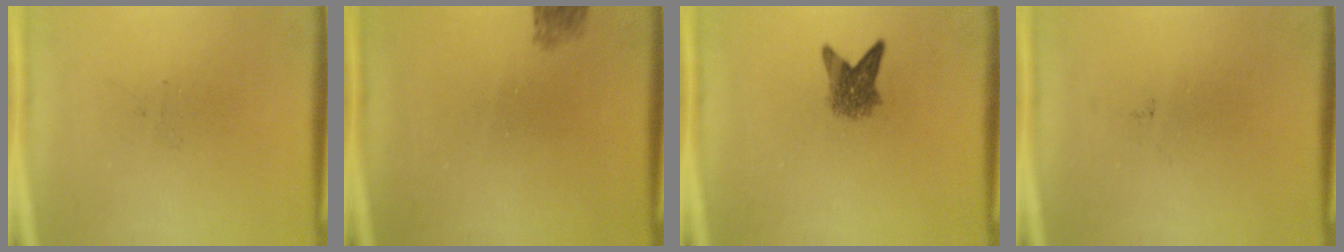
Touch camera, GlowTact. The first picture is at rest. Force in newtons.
{"total": 2.2}
{"total": 3.5}
{"total": 0.0}